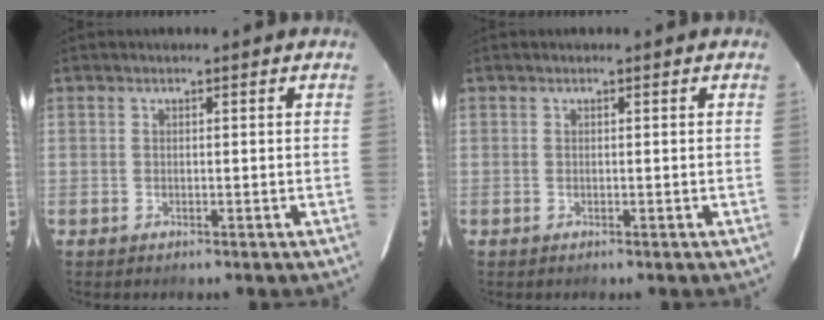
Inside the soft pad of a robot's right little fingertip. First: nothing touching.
{"total": 0.0}